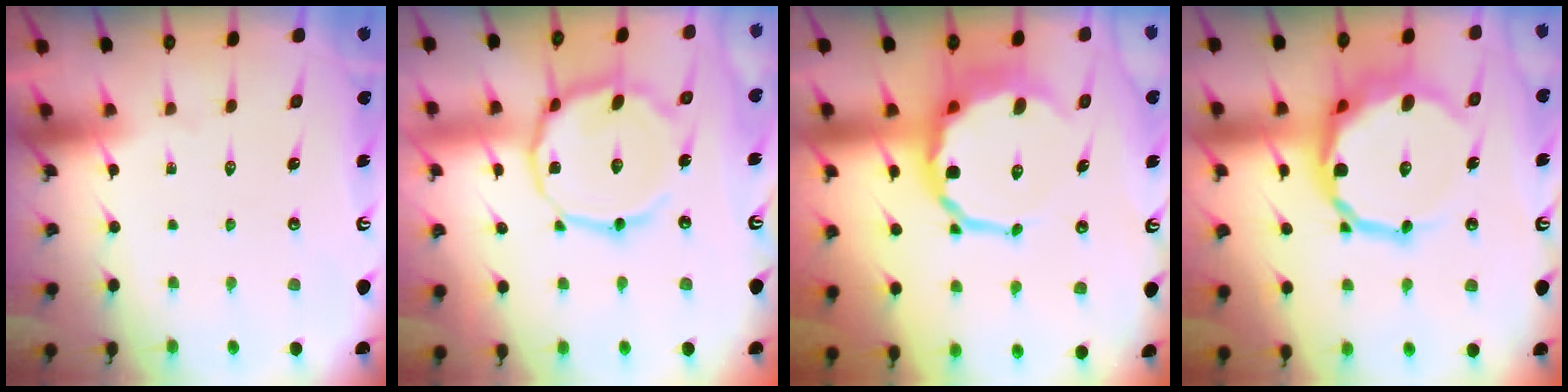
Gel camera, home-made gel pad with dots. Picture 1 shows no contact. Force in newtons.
{"total": 15.7, "press": 15.7, "slide": 1.1}
{"total": 11.4, "press": 11.1, "slide": 2.8}
{"total": 14.2, "press": 13.4, "slide": 4.6}